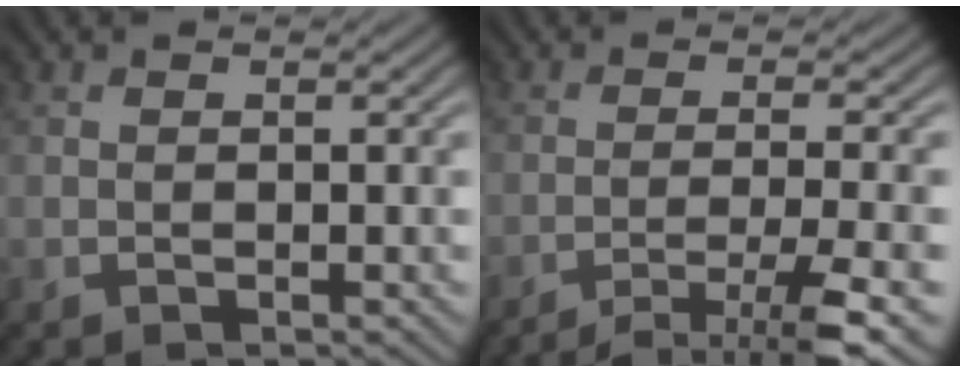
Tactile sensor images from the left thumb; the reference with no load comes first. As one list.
[{"total": 8.0, "force": [-5.2, 0.9, 6.0], "torque": [-0.095, 0.011, -0.087]}]